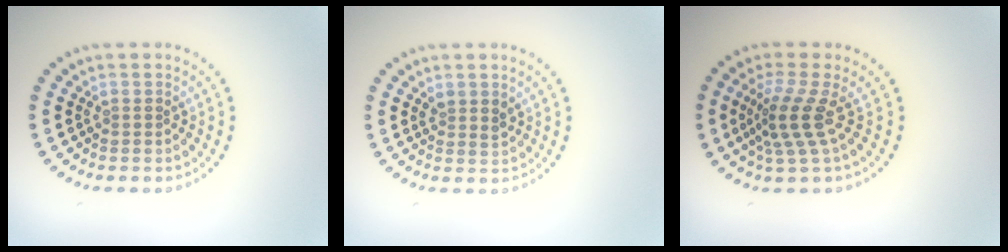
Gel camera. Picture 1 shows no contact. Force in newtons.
{"total": 1.2, "press": 1.0, "slide": 0.6}
{"total": 3.5, "press": 2.5, "slide": 2.5}